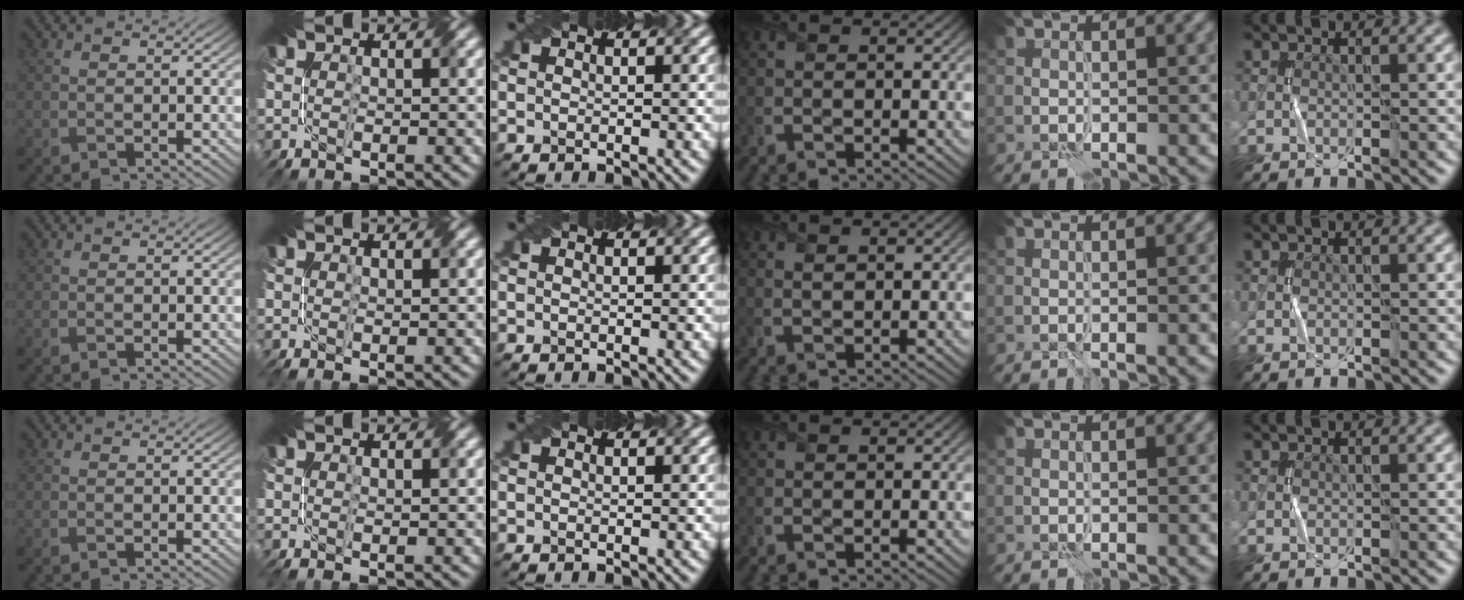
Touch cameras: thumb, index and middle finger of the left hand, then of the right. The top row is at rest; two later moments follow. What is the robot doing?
{"motion": "fold", "object": "netting"}